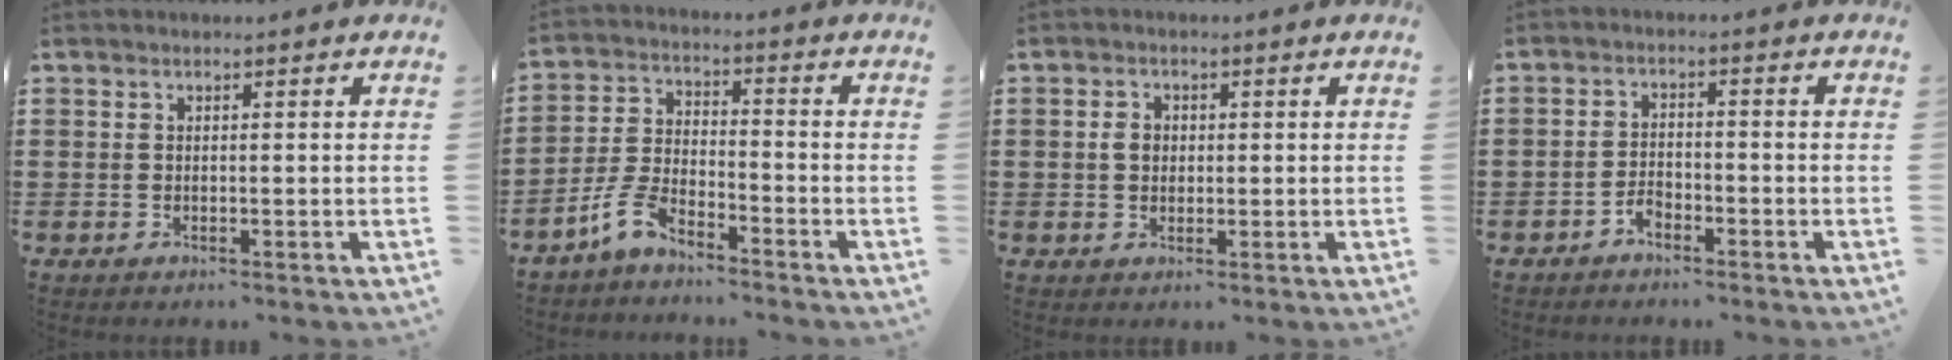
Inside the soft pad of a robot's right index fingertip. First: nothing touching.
{"total": 5.7, "force": [-4.8, 1.3, 2.7], "torque": [-0.072, 0.002, -0.097]}
{"total": 2.0, "force": [0.0, 1.6, 1.2], "torque": [-0.026, 0.009, -0.001]}
{"total": 2.3, "force": [-2.0, 1.1, 0.6], "torque": [-0.018, 0.005, -0.041]}